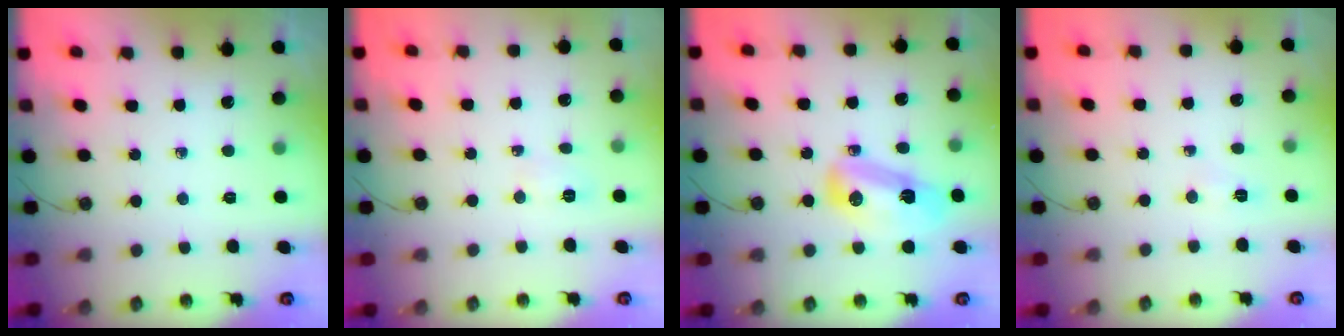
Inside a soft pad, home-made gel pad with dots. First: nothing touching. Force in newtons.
{"total": 3.4, "press": 3.2, "slide": 0.9}
{"total": 9.2, "press": 9.2, "slide": 0.6}
{"total": 2.6, "press": 2.1, "slide": 1.4}